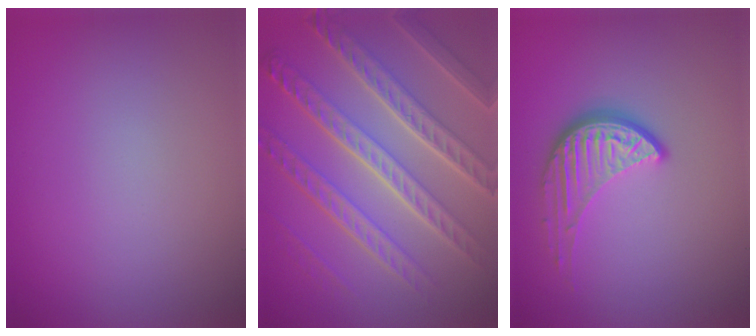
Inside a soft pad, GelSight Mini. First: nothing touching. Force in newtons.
{"total": 8.8, "press": 6.2, "slide": 6.2}
{"total": 4.2, "press": 3.0, "slide": 2.9}